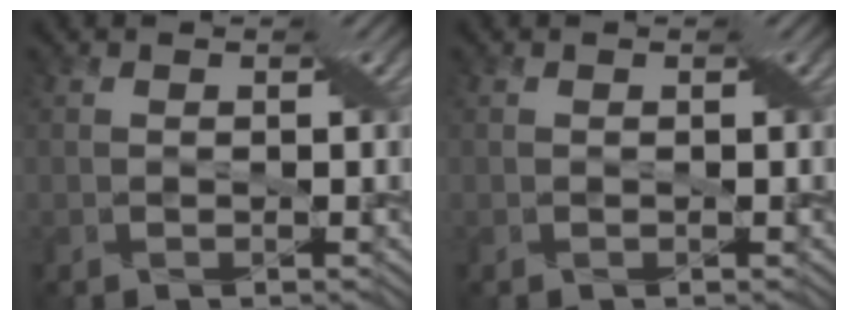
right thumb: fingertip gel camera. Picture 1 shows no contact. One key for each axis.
{"total": 0.0}